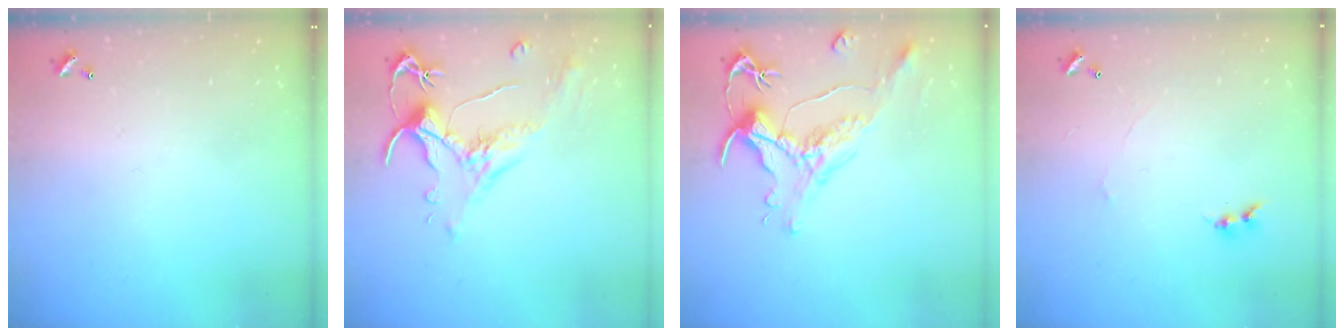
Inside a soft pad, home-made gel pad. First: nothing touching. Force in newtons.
{"total": 1.8, "press": 1.3, "slide": 1.3}
{"total": 1.8, "press": 1.3, "slide": 1.2}
{"total": 0.0}